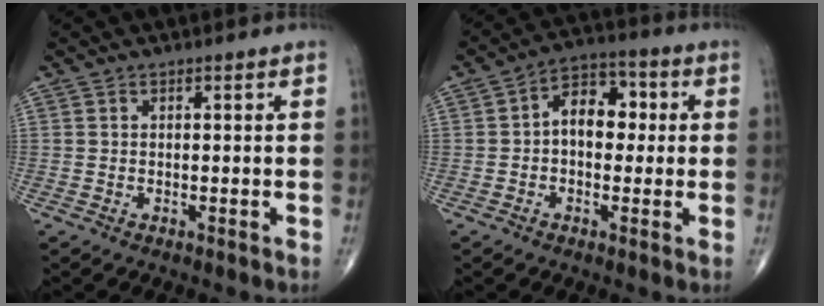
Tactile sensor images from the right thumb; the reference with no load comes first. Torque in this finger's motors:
{"motor_torque": [-0.30, 0.64, 0.30, 0.08, 0.19]}